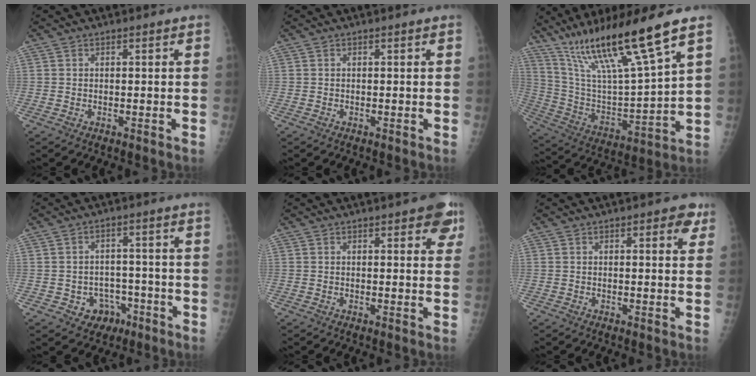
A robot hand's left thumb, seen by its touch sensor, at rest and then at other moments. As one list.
[{"total": 0.0}, {"total": 21.3, "force": [14.5, 1.5, 15.6], "torque": [-0.266, -0.056, 0.273]}, {"total": 6.3, "force": [-3.0, 5.3, 1.9], "torque": [0.001, 0.029, -0.033]}, {"total": 6.1, "force": [3.2, 2.3, 4.6], "torque": [-0.029, -0.009, 0.031]}, {"total": 4.0, "force": [2.0, 1.7, 3.0], "torque": [-0.021, -0.004, 0.018]}]